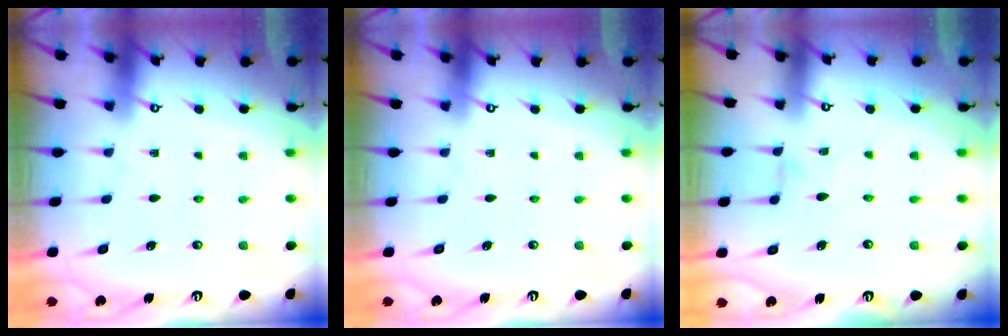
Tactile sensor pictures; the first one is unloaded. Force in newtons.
{"total": 0.0}
{"total": 0.0}